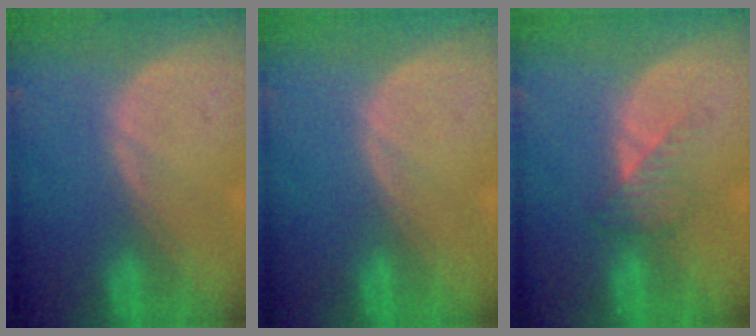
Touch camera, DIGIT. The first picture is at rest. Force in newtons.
{"total": 0.0}
{"total": 3.4, "press": 3.1, "slide": 1.4}